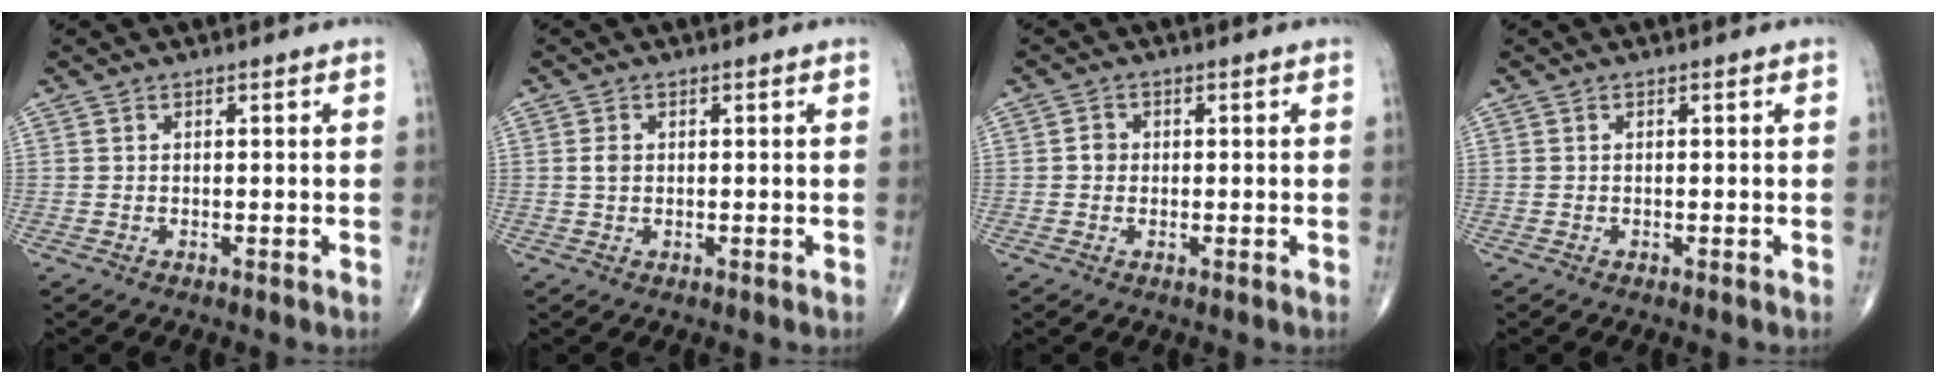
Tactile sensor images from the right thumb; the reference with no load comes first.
{"total": 1.6, "force": [0.2, 1.2, 1.1], "torque": [-0.018, 0.002, 0.004]}
{"total": 1.8, "force": [-0.1, 1.6, 0.7], "torque": [-0.002, 0.005, -0.004]}
{"total": 0.0}